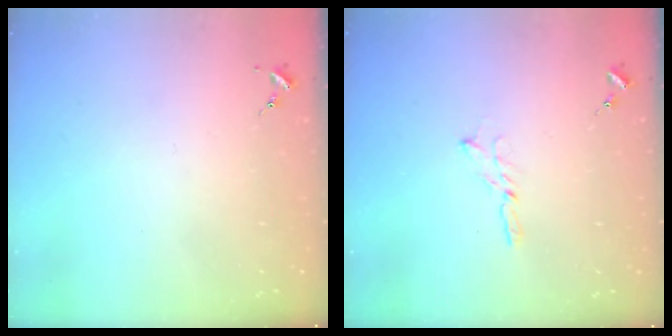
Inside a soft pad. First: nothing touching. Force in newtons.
{"total": 4.0, "press": 4.0, "slide": 0.2}